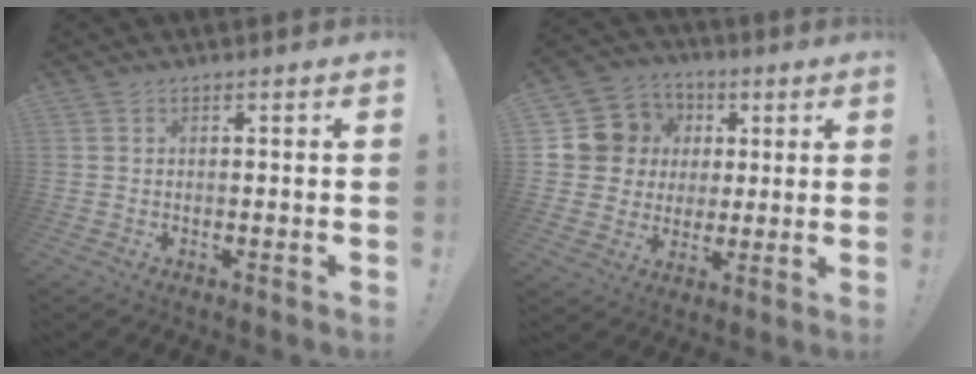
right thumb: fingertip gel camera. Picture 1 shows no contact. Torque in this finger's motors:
{"motor_torque": [0.18, 0.17, 0.03, -0.02, 0.01]}